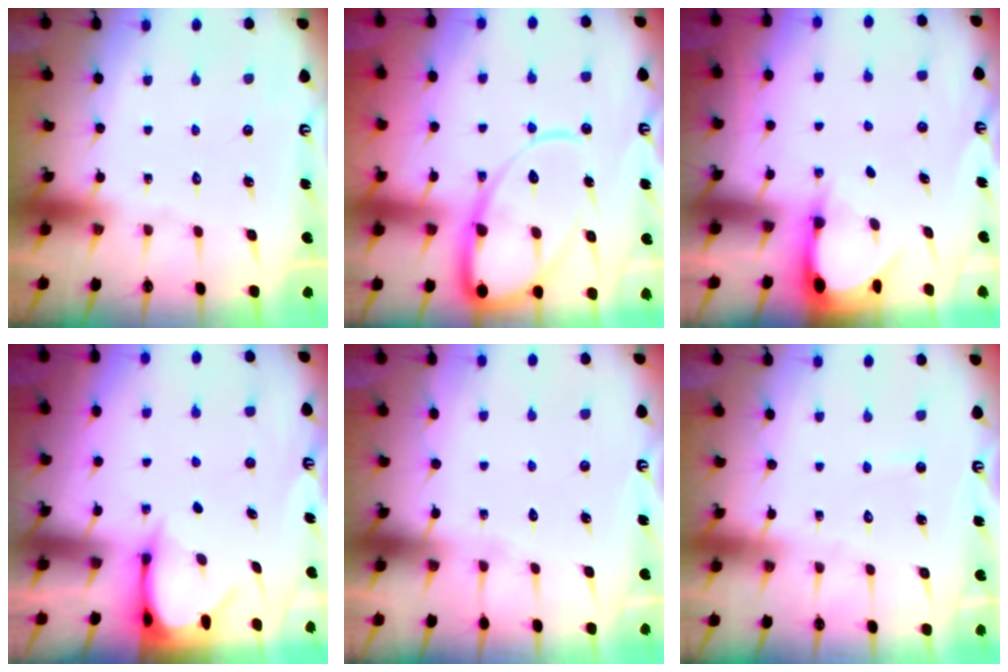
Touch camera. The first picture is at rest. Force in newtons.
{"total": 15.8, "press": 15.7, "slide": 1.6}
{"total": 2.9, "press": 2.9, "slide": 0.3}
{"total": 3.3, "press": 3.3, "slide": 0.3}
{"total": 5.3, "press": 5.3, "slide": 0.5}
{"total": 2.8, "press": 2.8, "slide": 0.3}